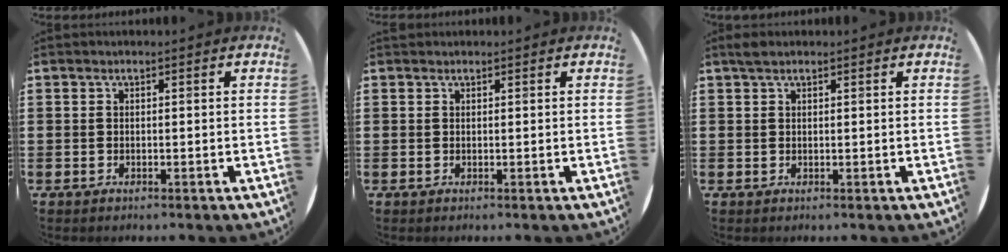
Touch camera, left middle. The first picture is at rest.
{"total": 0.0}
{"total": 1.2, "force": [1.0, 0.5, 0.4], "torque": [-0.003, 0.001, 0.016]}